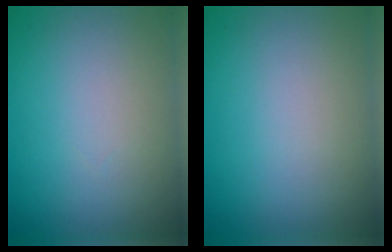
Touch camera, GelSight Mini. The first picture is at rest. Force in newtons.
{"total": 0.0}